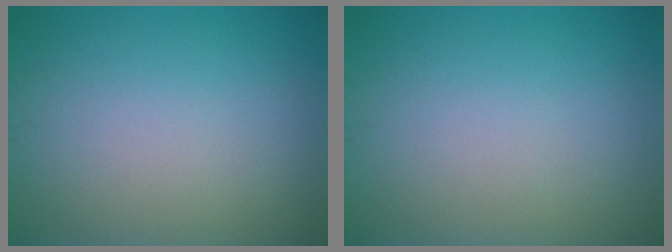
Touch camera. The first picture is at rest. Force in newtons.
{"total": 0.0}